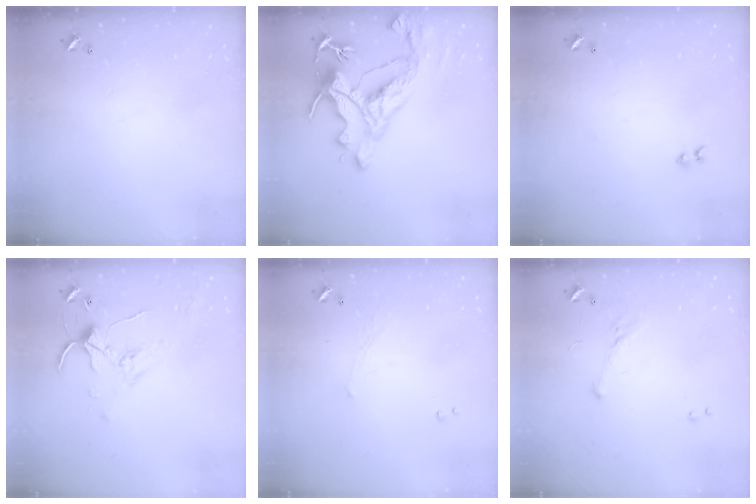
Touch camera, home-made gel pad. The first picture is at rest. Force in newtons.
{"total": 10.7, "press": 10.5, "slide": 2.2}
{"total": 2.0, "press": 1.7, "slide": 1.0}
{"total": 1.5, "press": 1.5, "slide": 0.3}
{"total": 1.1, "press": 1.0, "slide": 0.6}
{"total": 4.0, "press": 3.9, "slide": 1.0}